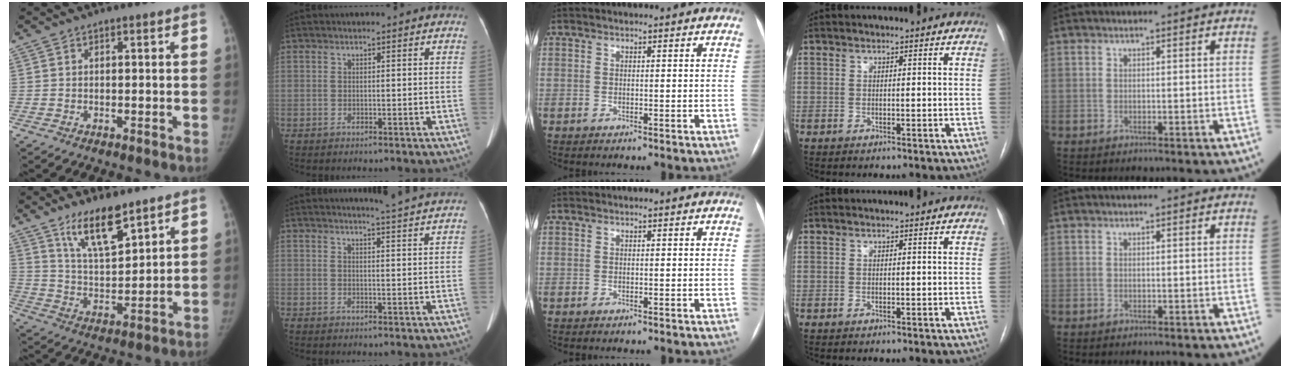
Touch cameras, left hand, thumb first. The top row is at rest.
{"thumb": {"total": 11.3, "force": [8.0, 3.4, 7.2], "torque": [-0.112, -0.058, 0.155]}, "index": {"total": 7.7, "force": [7.2, -1.1, 2.3], "torque": [-0.036, -0.005, 0.076]}}